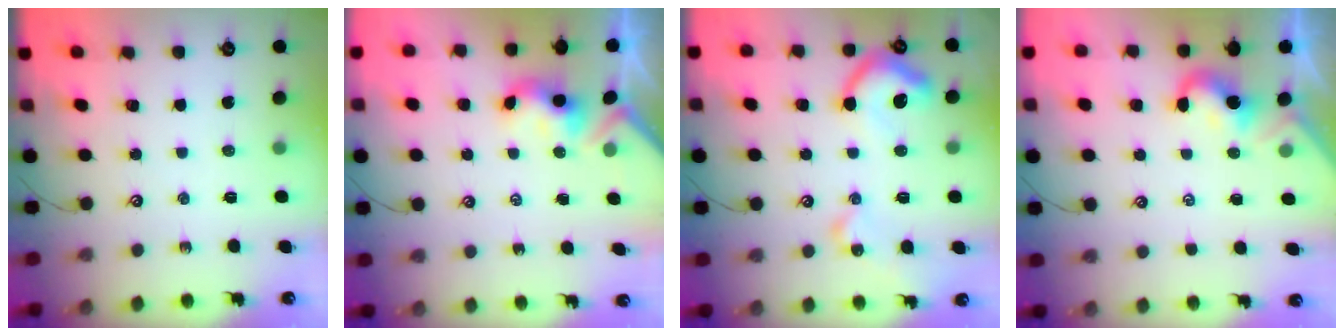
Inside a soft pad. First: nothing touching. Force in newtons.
{"total": 3.6, "press": 3.6, "slide": 0.2}
{"total": 12.6, "press": 12.5, "slide": 1.4}
{"total": 0.0}